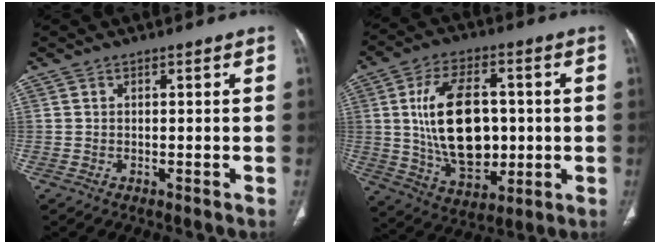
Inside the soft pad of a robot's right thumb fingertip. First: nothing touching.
{"total": 18.4, "force": [1.0, 11.1, 14.7], "torque": [-0.227, -0.004, 0.030]}